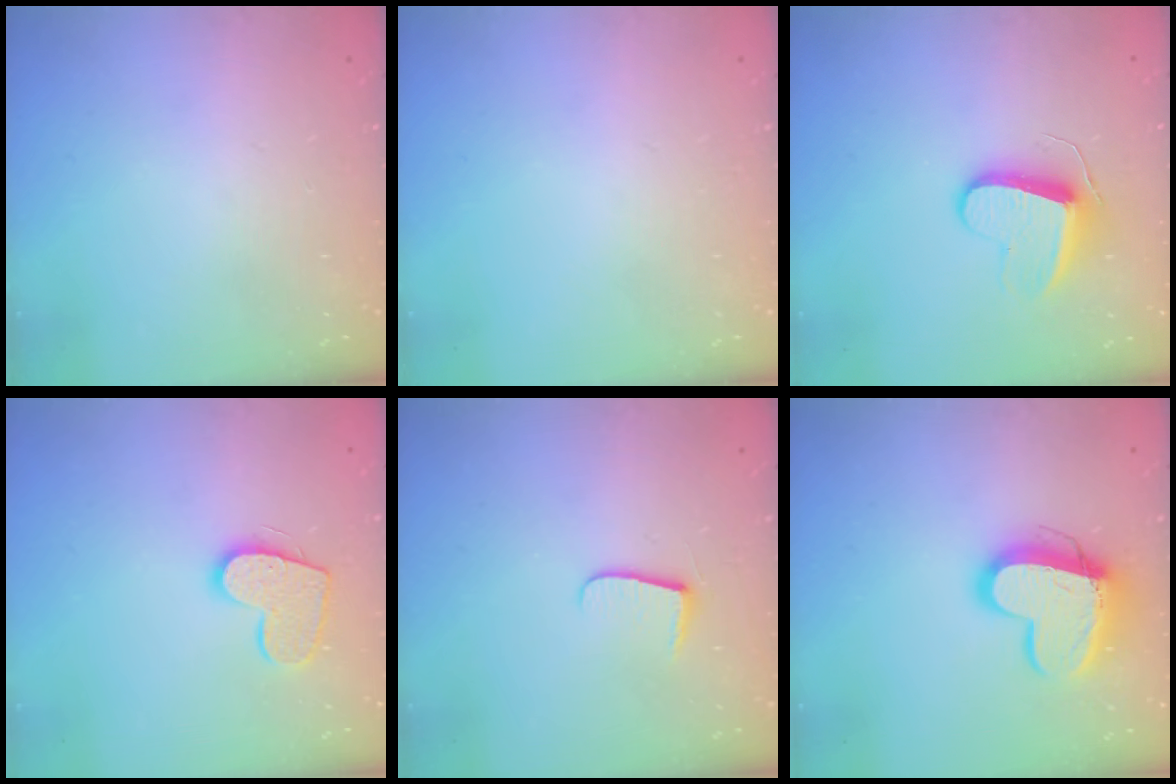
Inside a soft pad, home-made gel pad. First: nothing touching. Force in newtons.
{"total": 0.0}
{"total": 10.9, "press": 10.9, "slide": 0.7}
{"total": 11.1, "press": 11.1, "slide": 0.6}
{"total": 6.5, "press": 6.5, "slide": 0.8}
{"total": 13.7, "press": 13.6, "slide": 1.3}